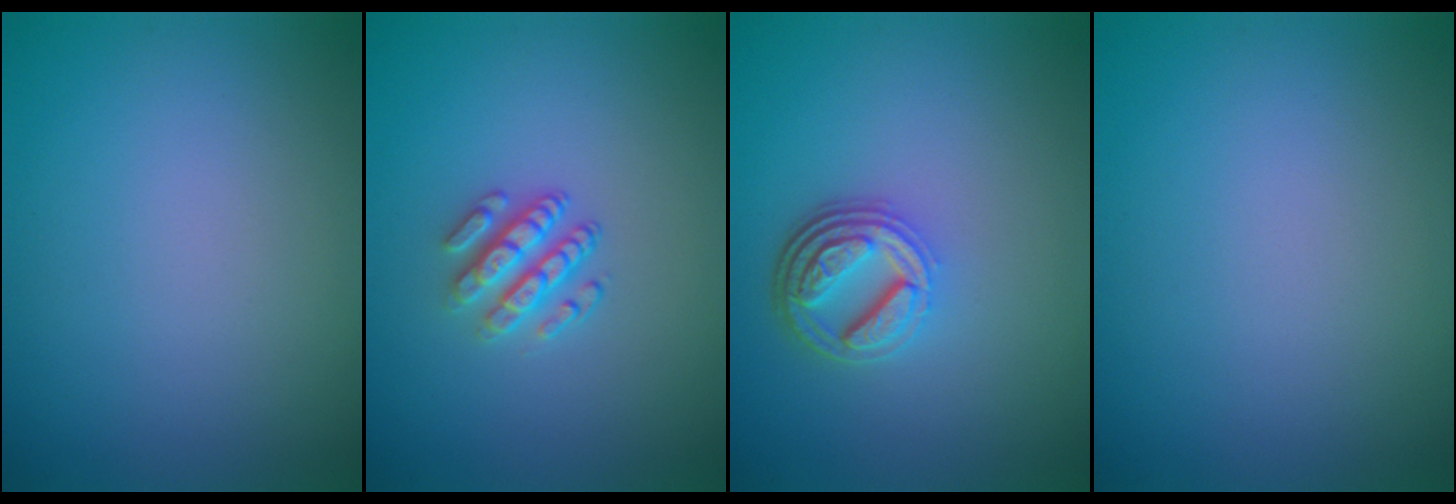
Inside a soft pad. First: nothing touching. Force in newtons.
{"total": 2.9, "press": 2.5, "slide": 1.6}
{"total": 4.5, "press": 3.4, "slide": 3.0}
{"total": 0.0}